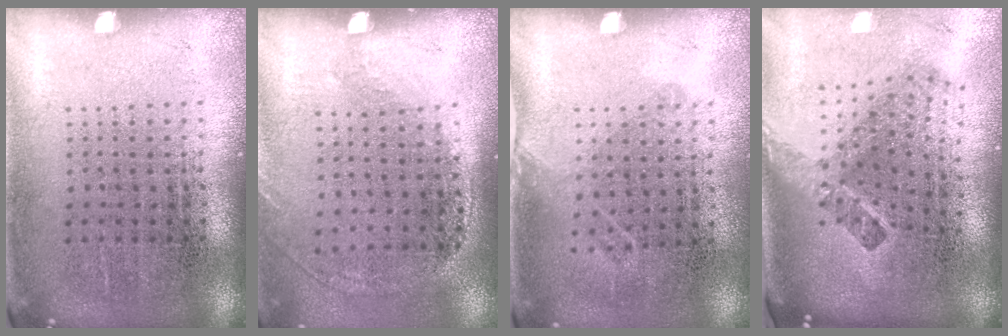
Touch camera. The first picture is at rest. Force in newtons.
{"total": 1.2, "press": 0.9, "slide": 0.9}
{"total": 1.0, "press": 0.7, "slide": 0.7}
{"total": 2.6, "press": 1.6, "slide": 2.1}